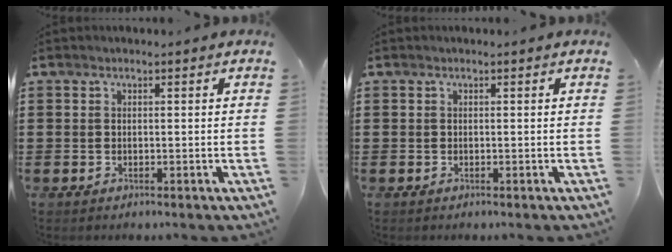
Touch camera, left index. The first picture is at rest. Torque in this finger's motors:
{"motor_torque": [0.00, 0.00, 0.00, -0.01]}